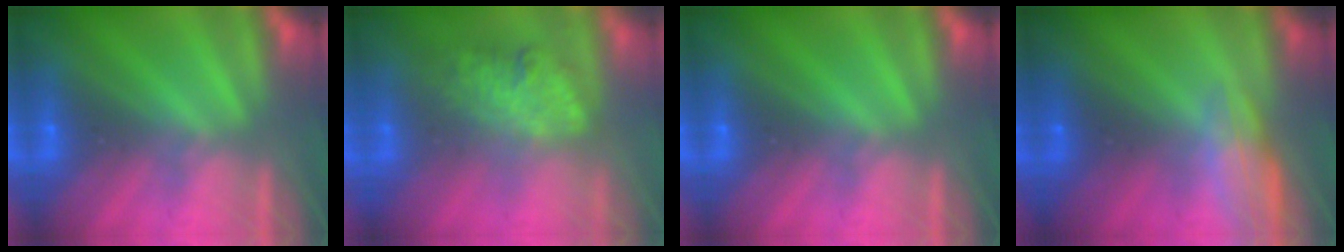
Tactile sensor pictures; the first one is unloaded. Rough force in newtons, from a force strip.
{"total": 3.0}
{"total": 0.0}
{"total": 2.8}